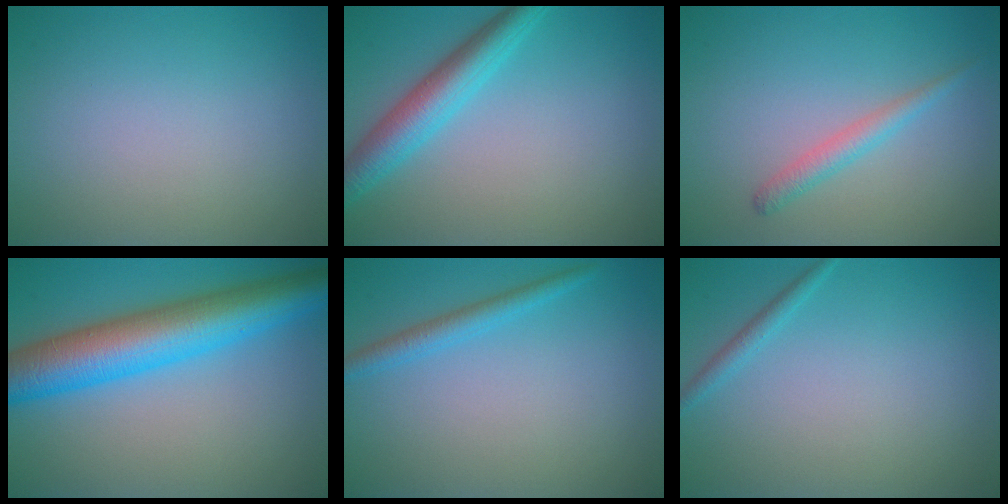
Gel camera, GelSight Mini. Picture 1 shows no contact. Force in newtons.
{"total": 4.5, "press": 4.5, "slide": 0.1}
{"total": 1.7, "press": 1.7, "slide": 0.1}
{"total": 9.4, "press": 9.4, "slide": 0.0}
{"total": 2.0, "press": 2.0, "slide": 0.1}
{"total": 1.1, "press": 1.1, "slide": 0.0}